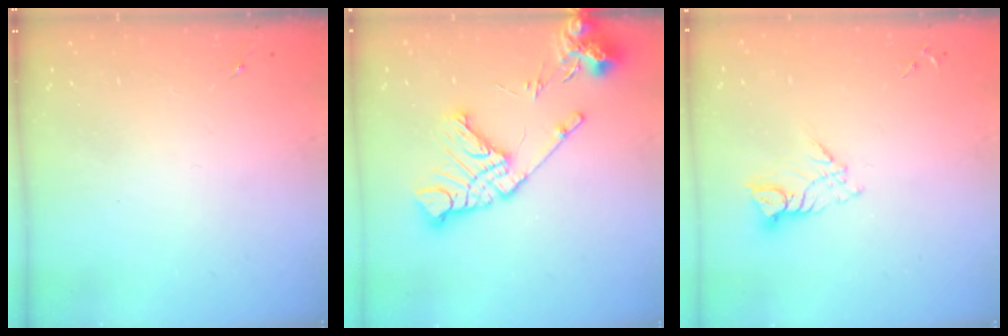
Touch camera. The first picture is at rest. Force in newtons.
{"total": 18.0, "press": 17.8, "slide": 2.2}
{"total": 7.5, "press": 7.4, "slide": 0.6}